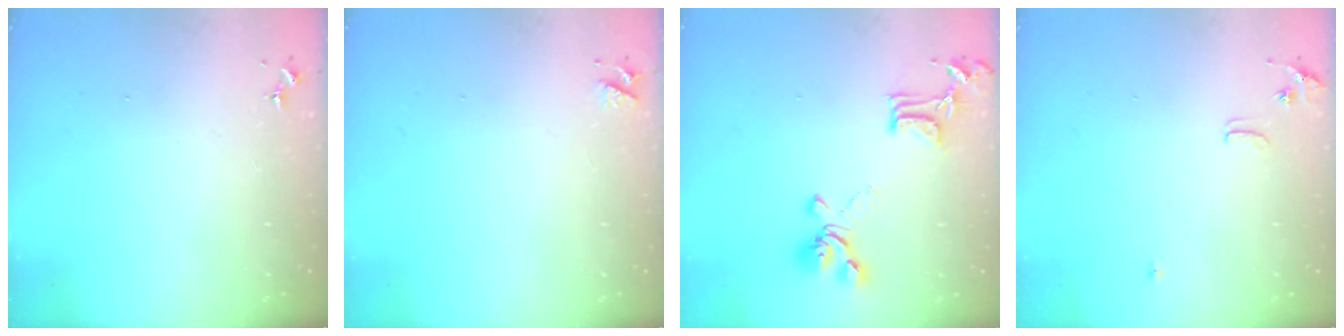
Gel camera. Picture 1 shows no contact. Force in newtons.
{"total": 3.6, "press": 3.5, "slide": 0.6}
{"total": 15.9, "press": 15.9, "slide": 1.0}
{"total": 6.1, "press": 6.0, "slide": 0.9}